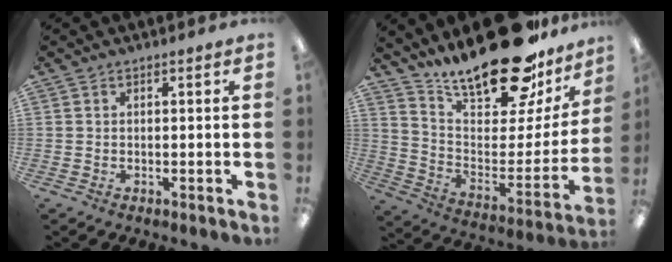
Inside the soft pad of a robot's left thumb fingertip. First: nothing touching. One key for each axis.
{"total": 25.4, "fx": 20.3, "fy": 8.3, "fz": 12.8, "tx": -0.189, "ty": -0.139, "tz": 0.342}